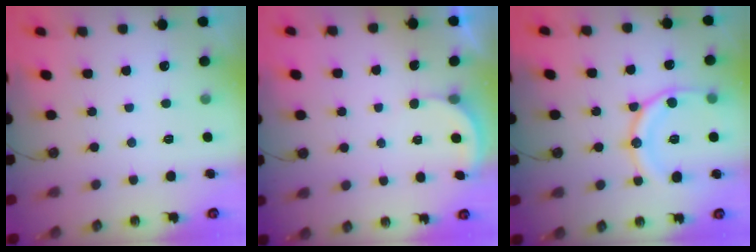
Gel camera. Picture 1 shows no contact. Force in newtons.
{"total": 1.6, "press": 1.6, "slide": 0.3}
{"total": 16.3, "press": 16.2, "slide": 1.8}